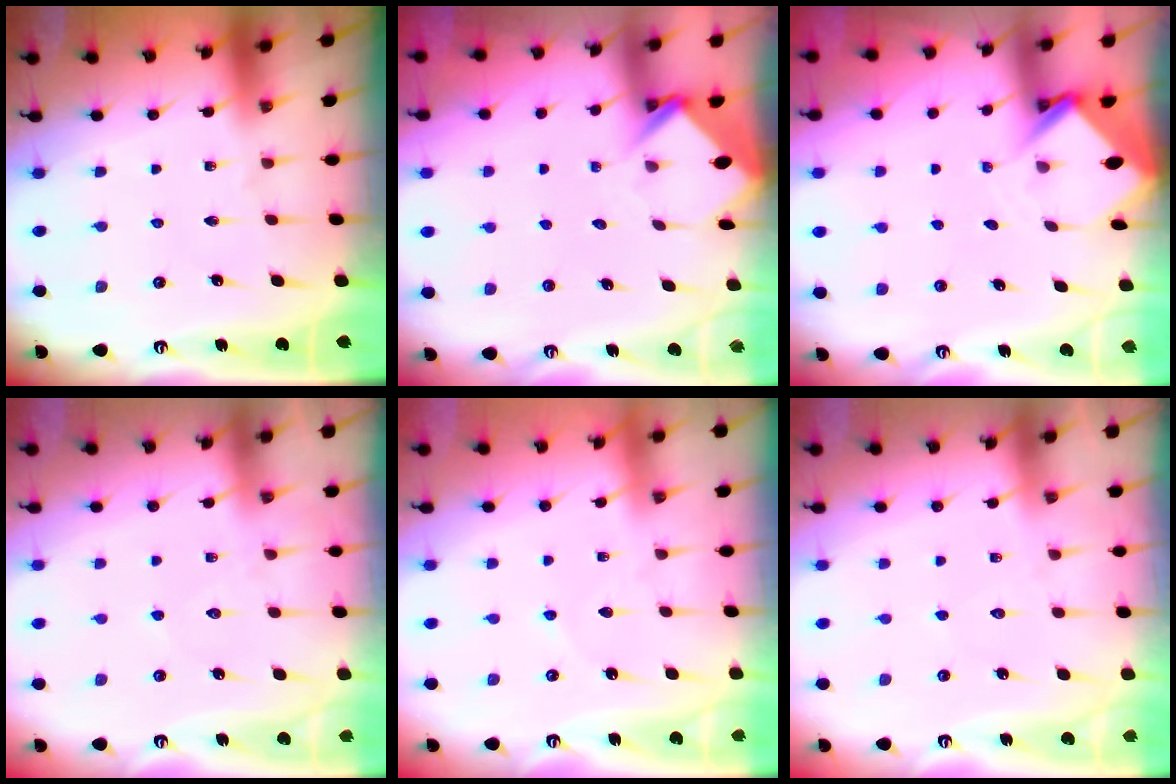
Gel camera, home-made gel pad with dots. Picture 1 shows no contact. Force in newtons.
{"total": 3.9, "press": 3.9, "slide": 0.3}
{"total": 3.5, "press": 3.5, "slide": 0.3}
{"total": 7.4, "press": 7.4, "slide": 0.9}
{"total": 2.6, "press": 2.6, "slide": 0.3}
{"total": 6.1, "press": 6.1, "slide": 0.9}